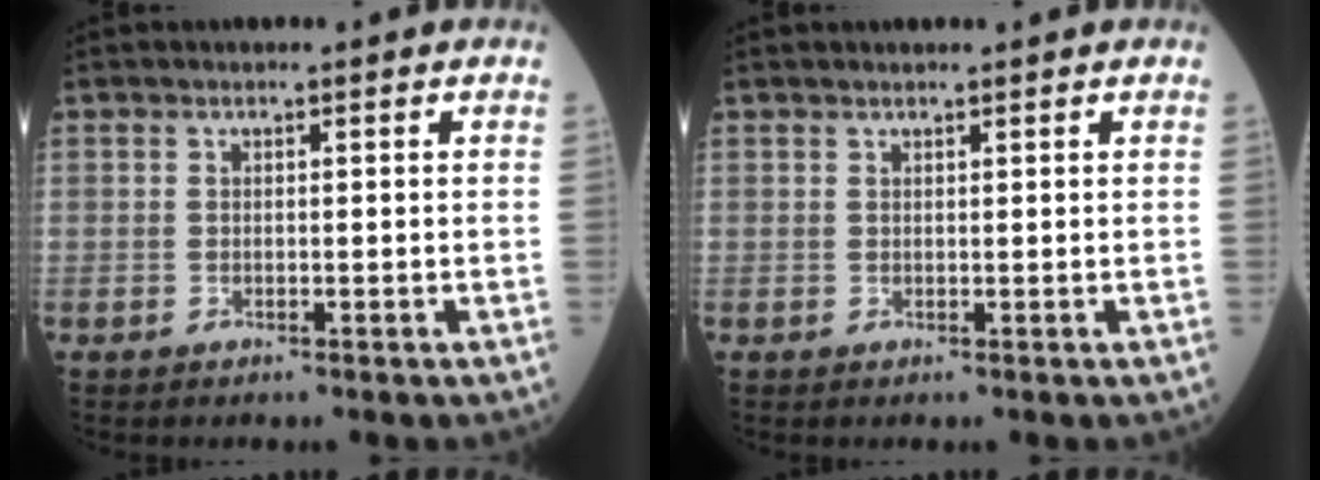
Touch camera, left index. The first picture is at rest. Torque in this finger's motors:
{"motor_torque": [0.20, -0.09, 0.03, 0.00]}